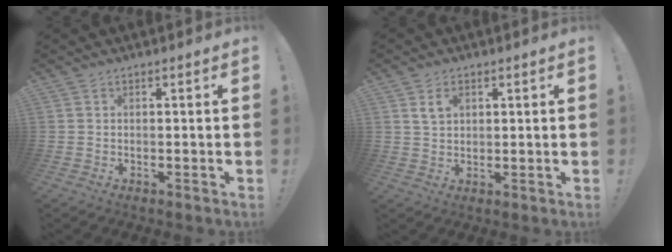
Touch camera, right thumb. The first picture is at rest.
{"total": 4.0, "force": [1.9, 2.5, 2.5], "torque": [-0.037, -0.001, 0.033]}